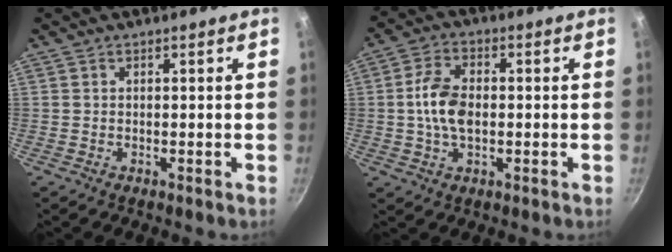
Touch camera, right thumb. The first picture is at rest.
{"total": 8.2, "force": [-0.2, 5.0, 6.5], "torque": [-0.120, 0.014, -0.009]}